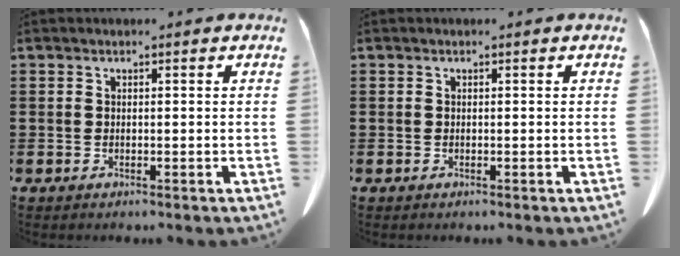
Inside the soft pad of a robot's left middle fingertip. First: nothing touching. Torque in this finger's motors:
{"motor_torque": [0.00, 0.00, -0.02, -0.01]}